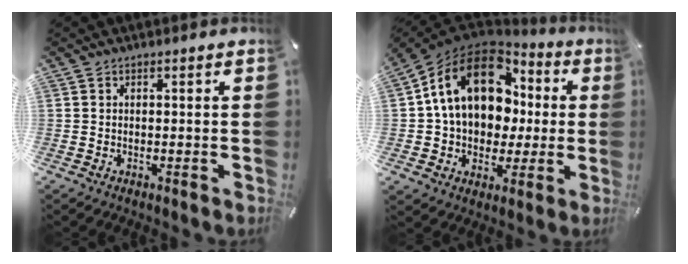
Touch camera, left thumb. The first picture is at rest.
{"total": 17.6, "force": [4.3, 13.5, 10.6], "torque": [-0.203, -0.009, 0.080]}